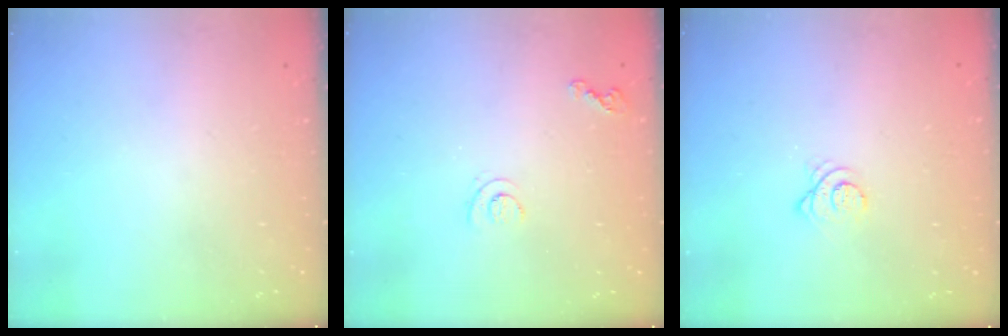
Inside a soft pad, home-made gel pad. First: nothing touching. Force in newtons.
{"total": 6.2, "press": 6.2, "slide": 0.5}
{"total": 3.3, "press": 3.3, "slide": 0.1}